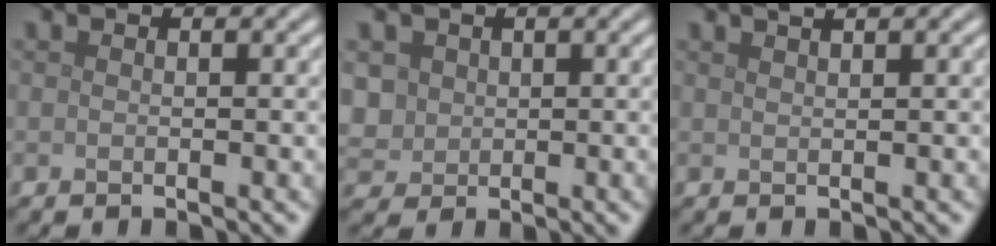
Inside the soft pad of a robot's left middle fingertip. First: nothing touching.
{"total": 2.9, "force": [0.8, 2.6, 1.0], "torque": [-0.030, 0.004, 0.021]}
{"total": 1.8, "force": [1.2, 0.6, 1.2], "torque": [-0.004, 0.003, 0.008]}